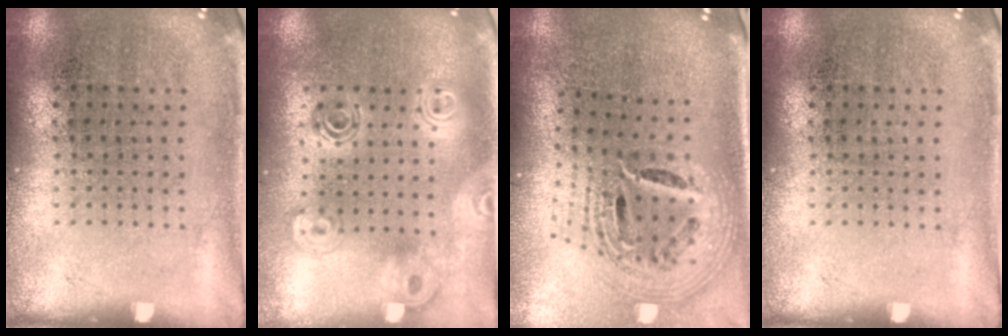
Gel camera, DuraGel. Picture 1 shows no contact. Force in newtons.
{"total": 1.8, "press": 1.6, "slide": 0.9}
{"total": 2.5, "press": 1.8, "slide": 1.8}
{"total": 0.0}